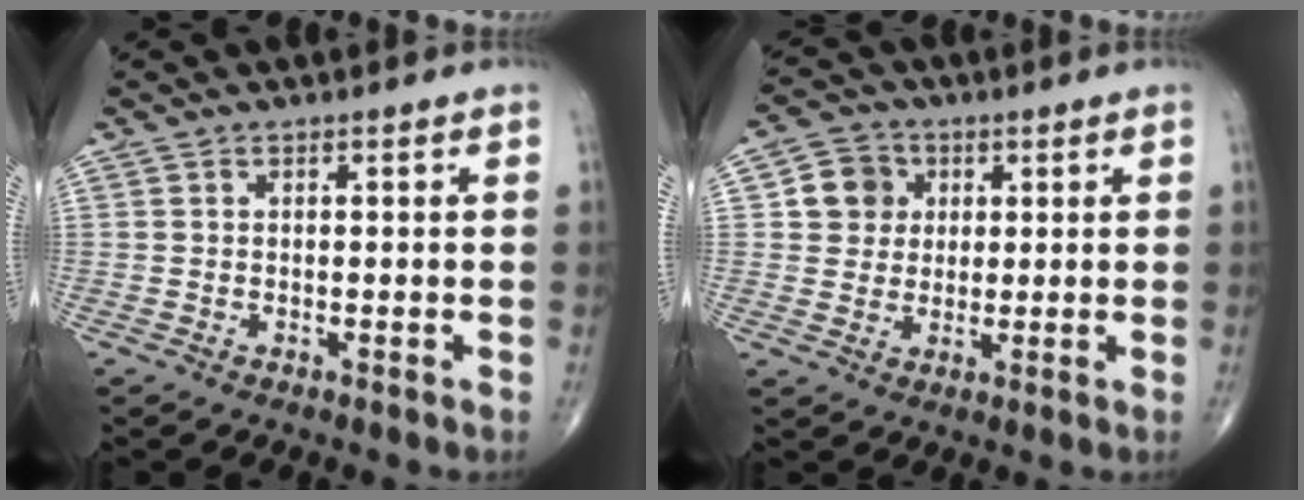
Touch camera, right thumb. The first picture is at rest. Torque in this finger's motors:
{"motor_torque": [-0.32, 0.60, 0.08, 0.02, 0.04]}